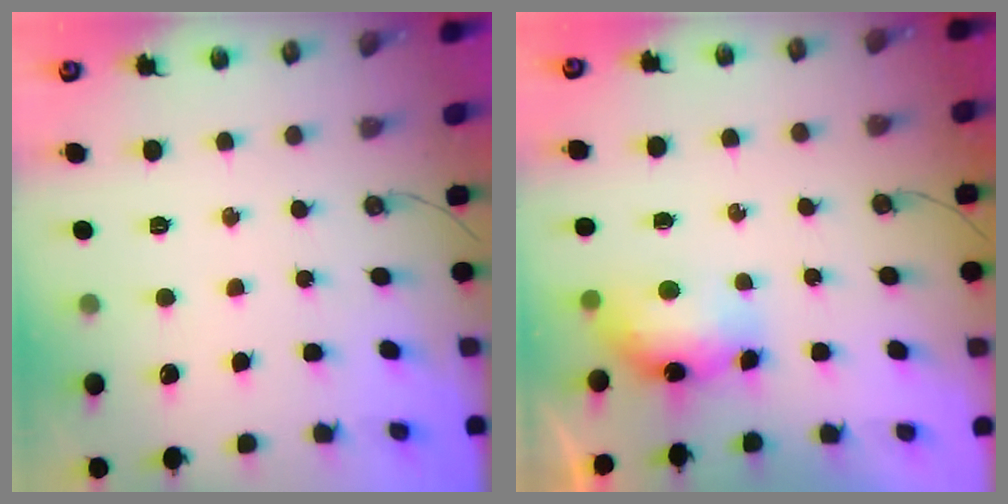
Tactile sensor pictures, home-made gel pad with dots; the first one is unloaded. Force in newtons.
{"total": 8.1, "press": 7.8, "slide": 2.3}